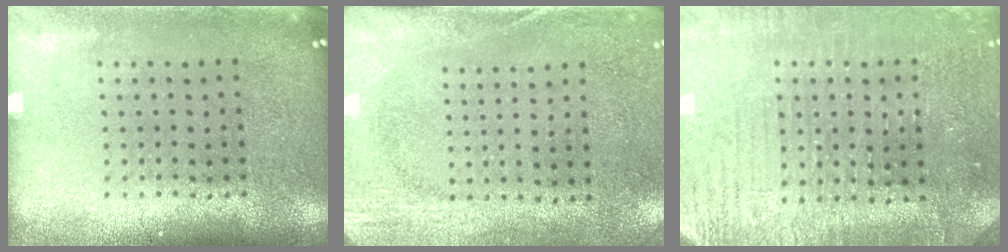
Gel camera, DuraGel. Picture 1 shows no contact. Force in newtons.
{"total": 2.7, "press": 2.1, "slide": 1.7}
{"total": 3.2, "press": 3.2, "slide": 0.4}